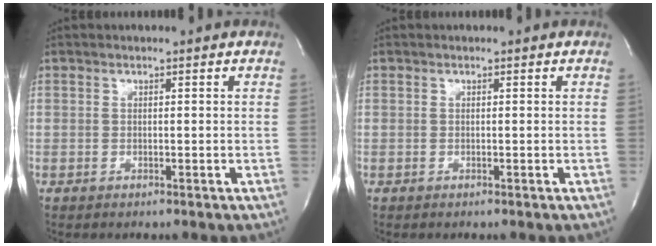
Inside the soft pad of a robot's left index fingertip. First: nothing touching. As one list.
[{"total": 0.0}]